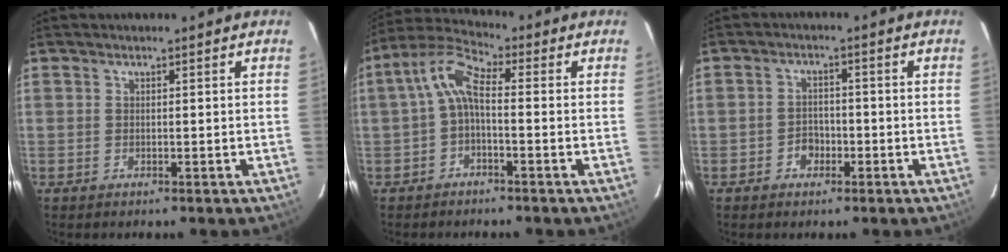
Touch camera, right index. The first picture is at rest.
{"total": 6.2, "force": [-0.7, 2.4, 5.7], "torque": [-0.130, 0.023, -0.020]}
{"total": 3.3, "force": [-1.6, 2.7, 1.2], "torque": [-0.026, 0.009, -0.022]}